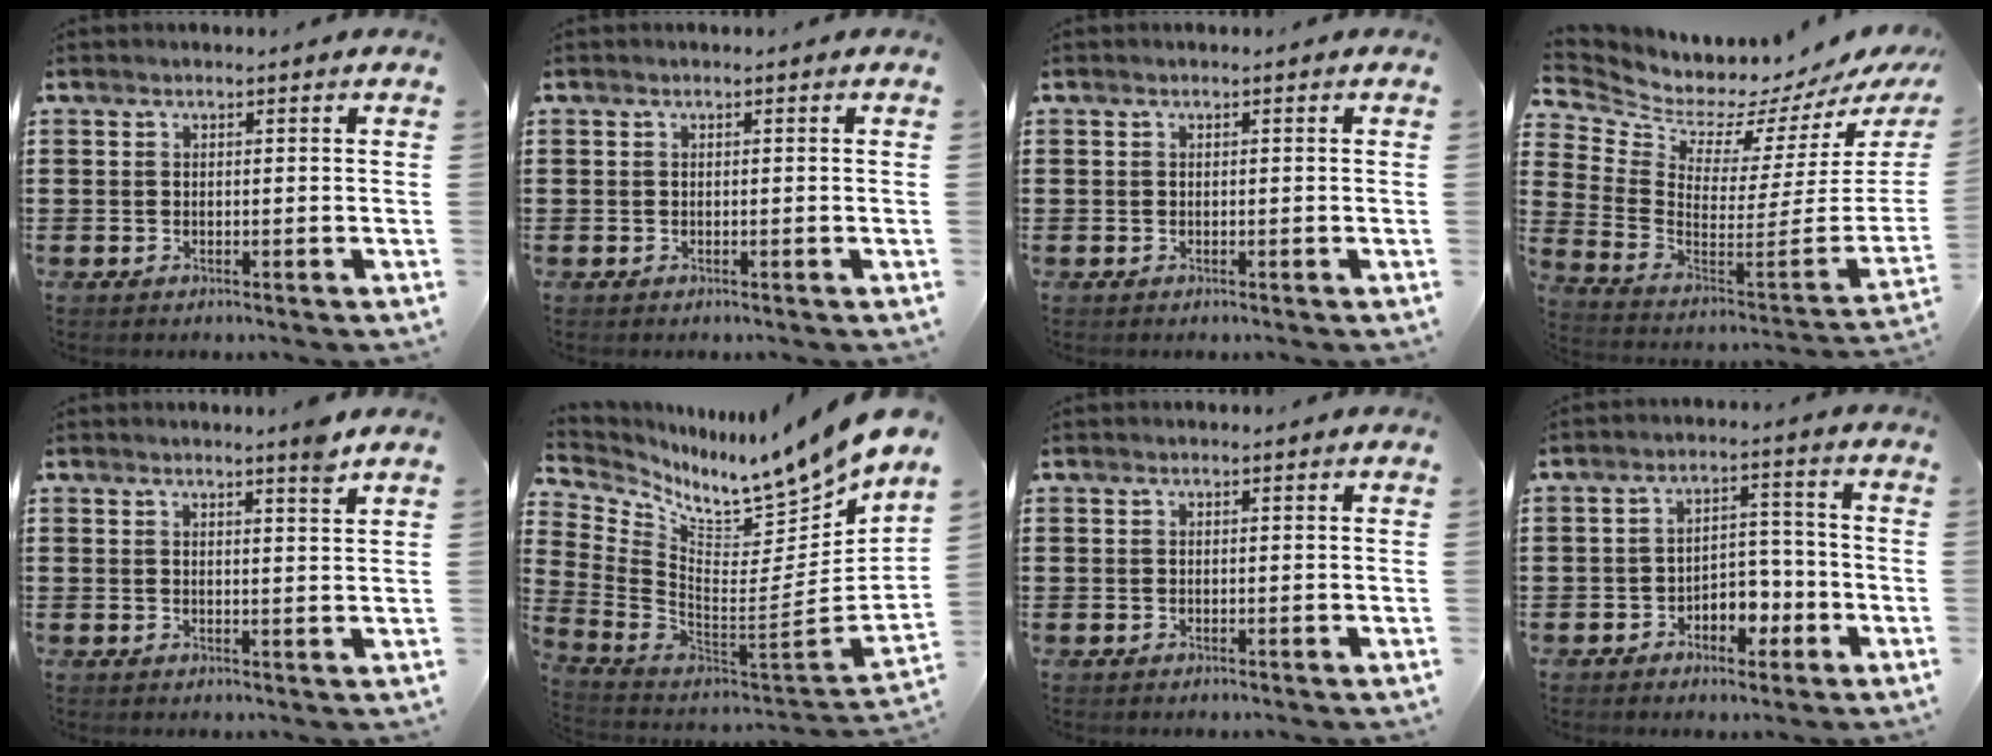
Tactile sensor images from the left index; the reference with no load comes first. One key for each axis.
{"total": 0.0}
{"total": 0.0}
{"total": 4.3, "fx": 4.1, "fy": 1.2, "fz": 0.3, "tx": -0.035, "ty": -0.068, "tz": 0.062}
{"total": 3.0, "fx": 2.5, "fy": -0.5, "fz": 1.6, "tx": -0.029, "ty": -0.007, "tz": 0.043}
{"total": 9.5, "fx": 8.7, "fy": 0.5, "fz": 3.9, "tx": -0.075, "ty": -0.091, "tz": 0.134}
{"total": 0.0}
{"total": 4.6, "fx": -2.7, "fy": 2.9, "fz": 2.4, "tx": -0.037, "ty": 0.009, "tz": -0.056}